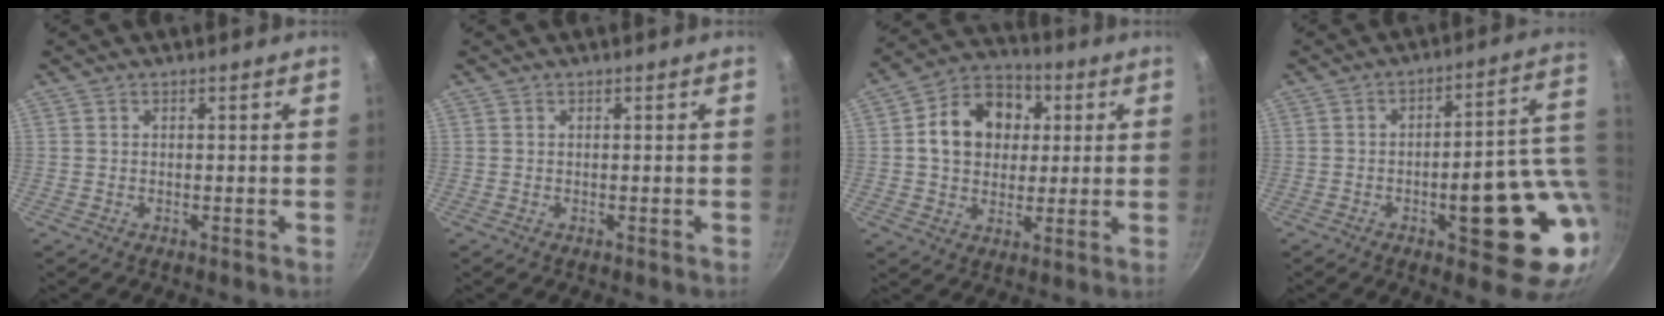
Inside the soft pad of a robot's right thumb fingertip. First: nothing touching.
{"total": 0.0}
{"total": 14.2, "force": [2.6, 11.2, 8.2], "torque": [-0.107, 0.020, 0.031]}
{"total": 19.2, "force": [-2.8, 6.8, 17.7], "torque": [-0.187, 0.013, -0.033]}